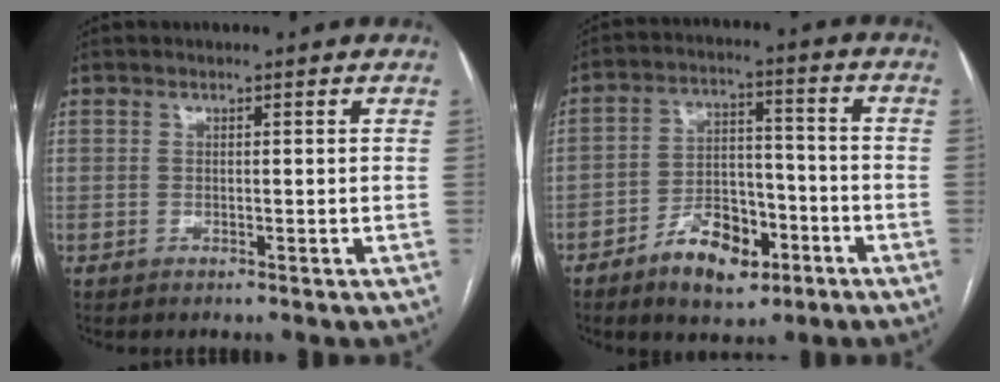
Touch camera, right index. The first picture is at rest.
{"total": 10.3, "force": [-5.7, 5.4, 6.7], "torque": [-0.113, 0.017, -0.091]}